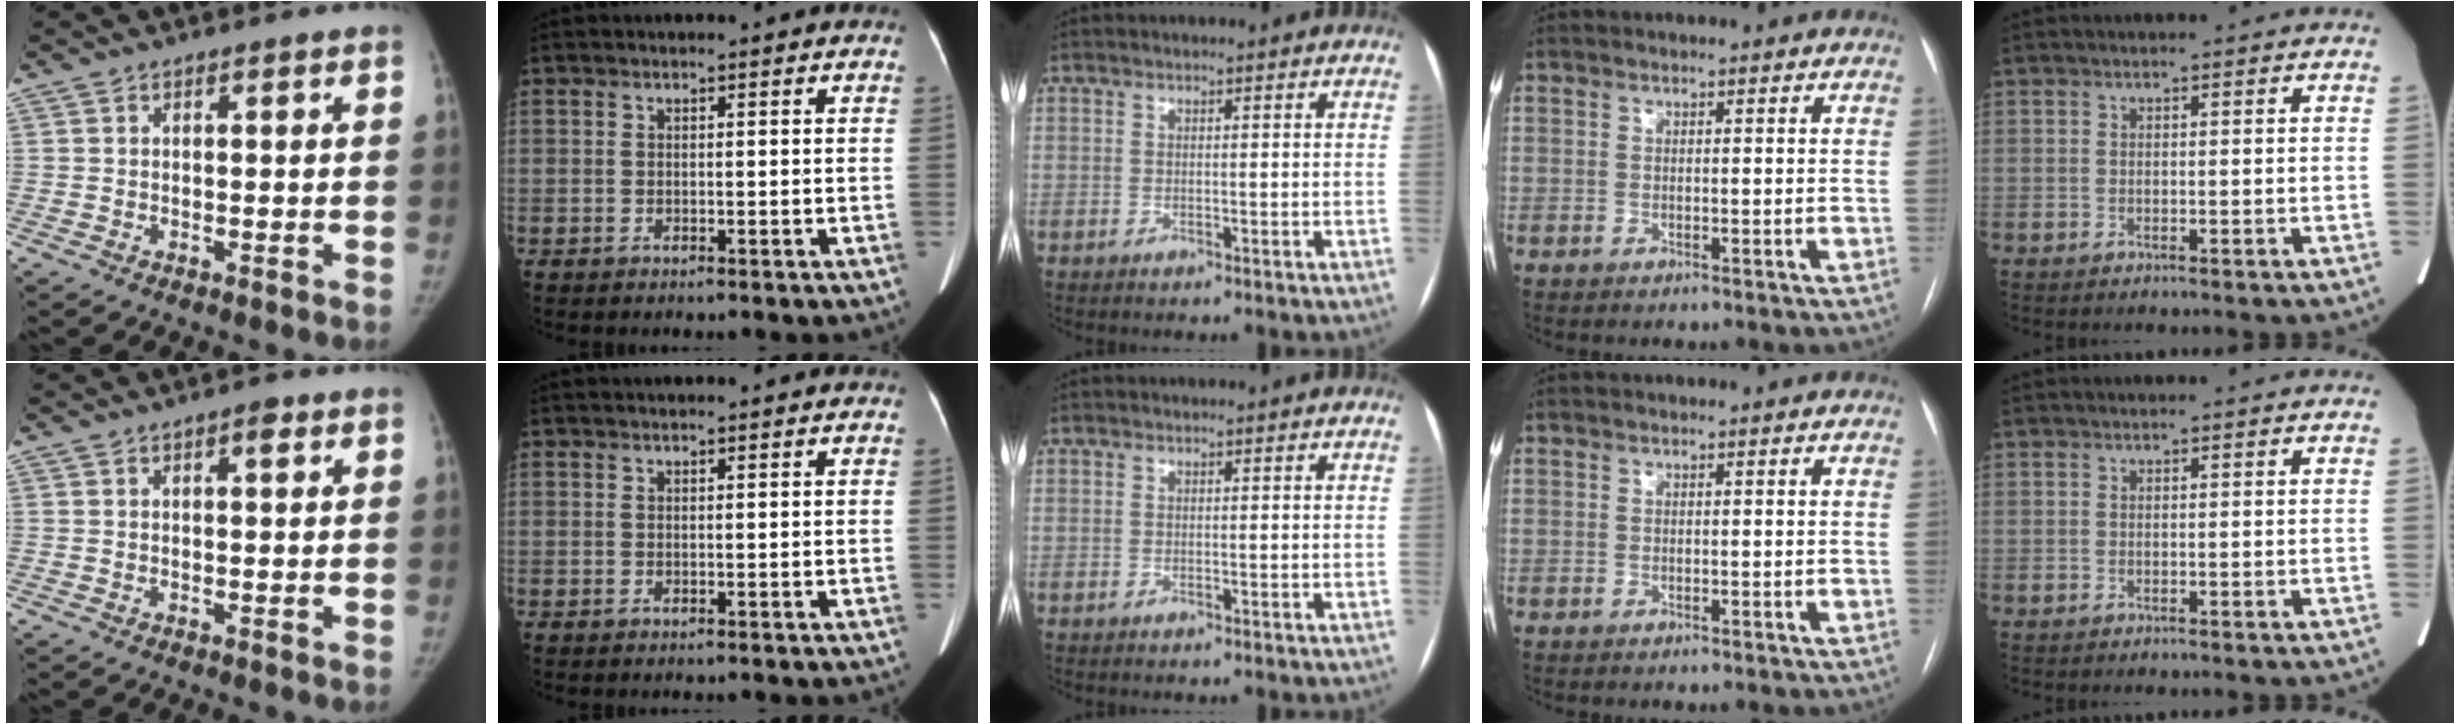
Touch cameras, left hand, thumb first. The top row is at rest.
{"thumb": {"total": 2.3, "force": [1.1, 0.9, 1.7], "torque": [-0.017, -0.001, 0.013]}}